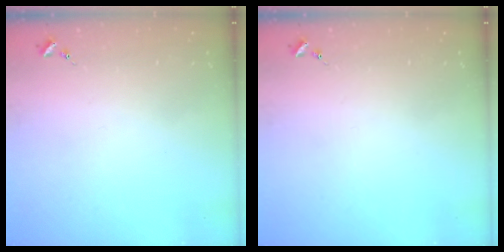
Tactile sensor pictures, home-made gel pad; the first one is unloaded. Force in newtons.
{"total": 0.0}